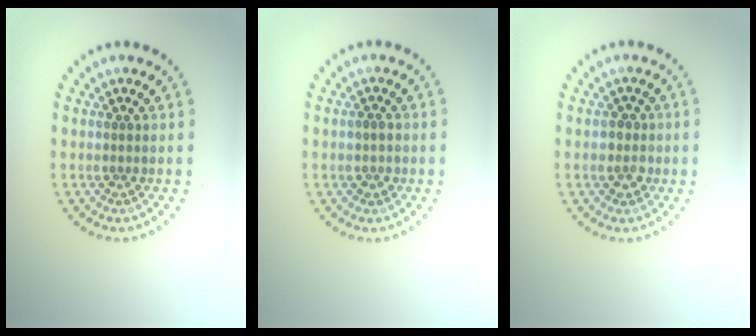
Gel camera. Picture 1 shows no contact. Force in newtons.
{"total": 1.4, "press": 1.3, "slide": 0.4}
{"total": 1.8, "press": 1.7, "slide": 0.6}